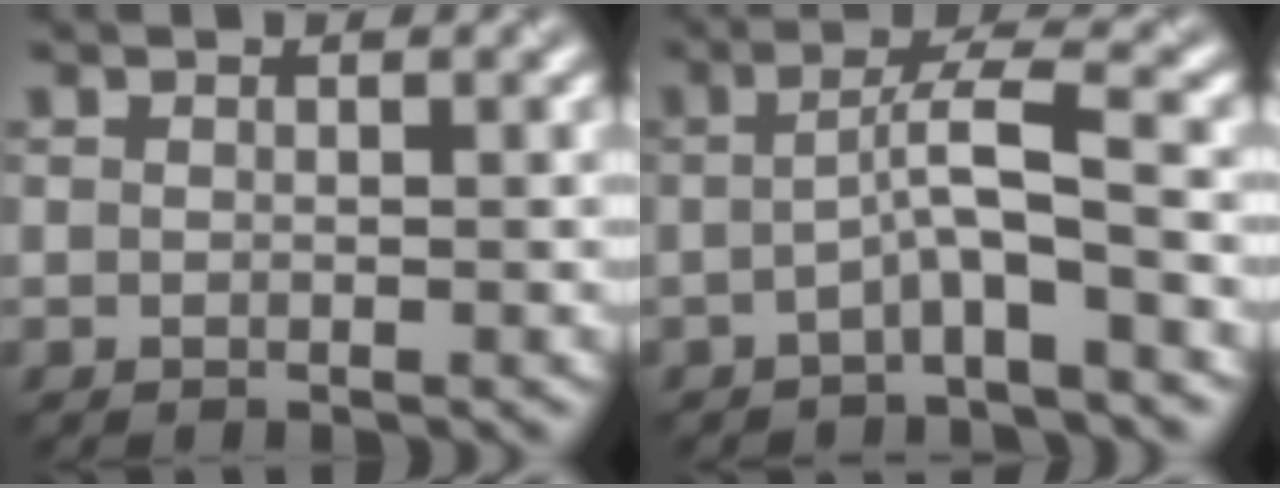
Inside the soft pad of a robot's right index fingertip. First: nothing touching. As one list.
[{"total": 3.5, "force": [-0.9, 0.3, 3.4], "torque": [-0.060, 0.015, -0.023]}]